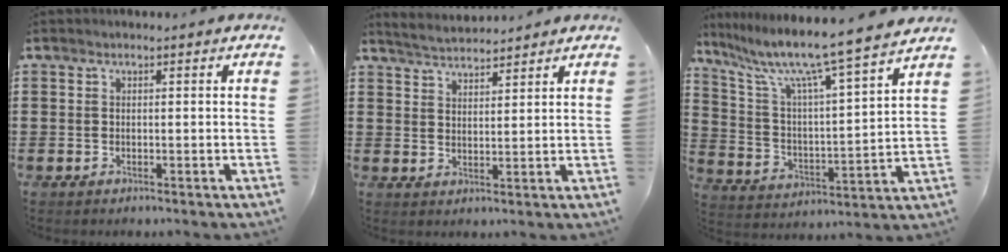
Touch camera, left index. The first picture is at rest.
{"total": 3.4, "force": [3.4, -0.1, 0.2], "torque": [-0.015, -0.011, 0.063]}
{"total": 9.5, "force": [7.9, -0.8, 5.3], "torque": [-0.136, -0.059, 0.121]}